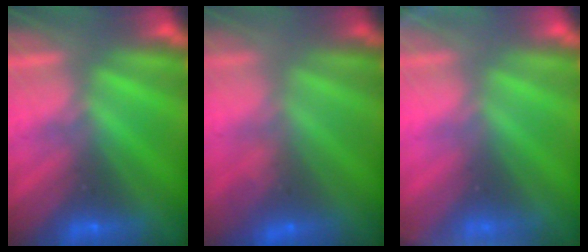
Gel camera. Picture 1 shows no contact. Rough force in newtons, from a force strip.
{"total": 2.8}
{"total": 3.4}